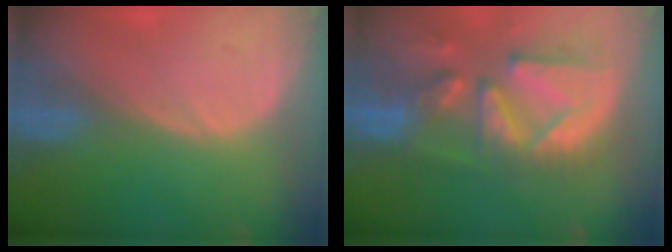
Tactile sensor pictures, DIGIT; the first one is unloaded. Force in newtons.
{"total": 13.1, "press": 11.3, "slide": 6.6}